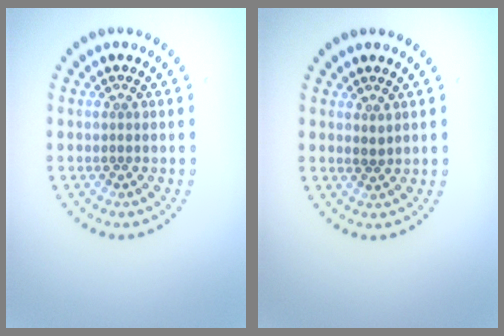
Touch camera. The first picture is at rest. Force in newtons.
{"total": 0.7, "press": 0.7, "slide": 0.2}